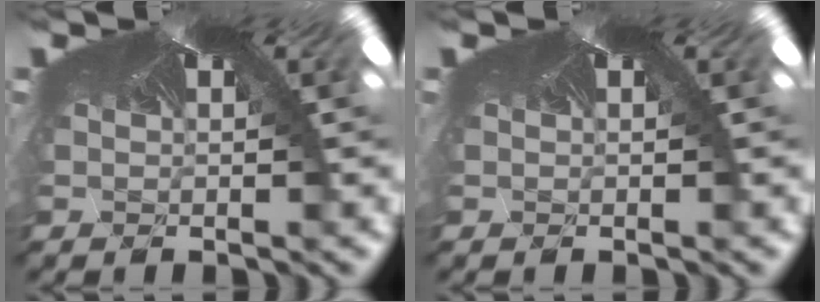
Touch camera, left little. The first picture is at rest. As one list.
[{"total": 0.0}]